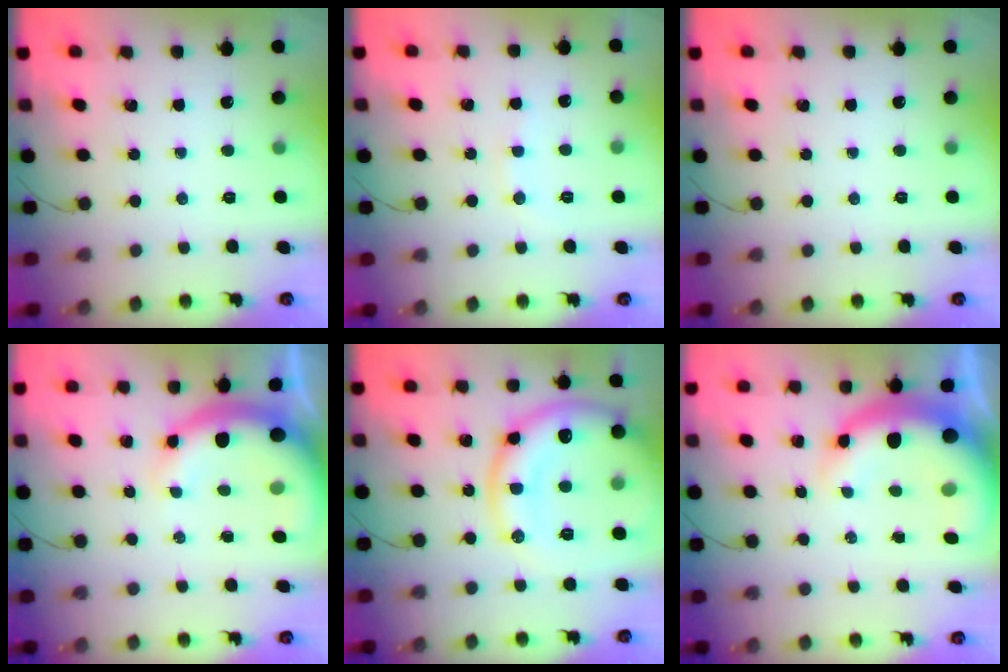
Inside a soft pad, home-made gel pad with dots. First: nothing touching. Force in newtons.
{"total": 5.8, "press": 5.6, "slide": 1.6}
{"total": 0.0}
{"total": 11.7, "press": 11.4, "slide": 2.6}
{"total": 21.5, "press": 21.4, "slide": 2.2}
{"total": 13.7, "press": 13.5, "slide": 2.6}